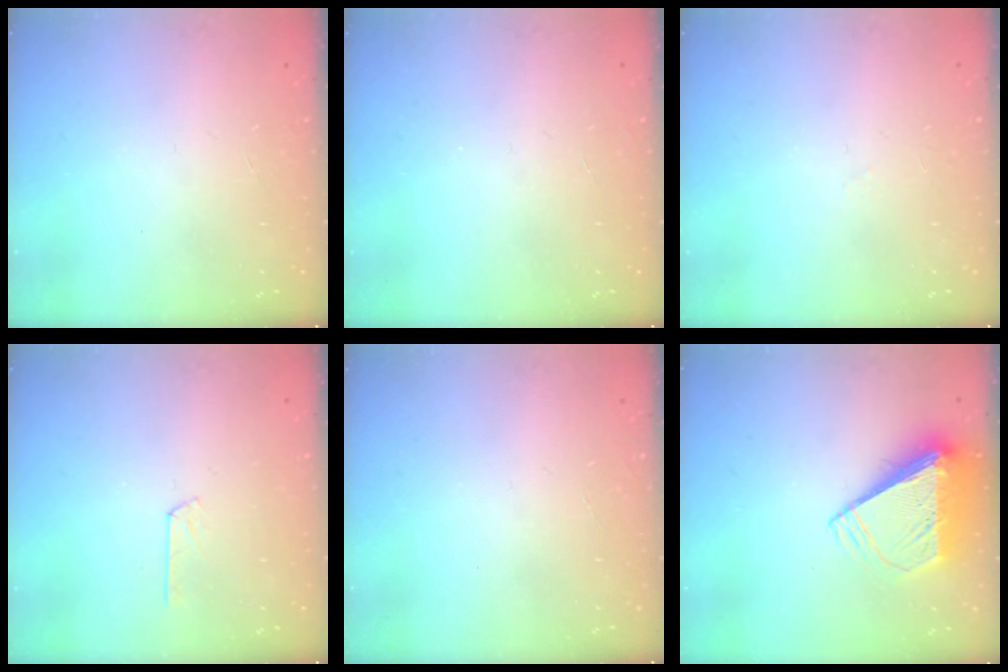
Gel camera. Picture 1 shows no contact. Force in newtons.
{"total": 0.0}
{"total": 2.6, "press": 2.5, "slide": 0.5}
{"total": 2.8, "press": 2.8, "slide": 0.3}
{"total": 0.0}
{"total": 9.7, "press": 9.6, "slide": 1.4}